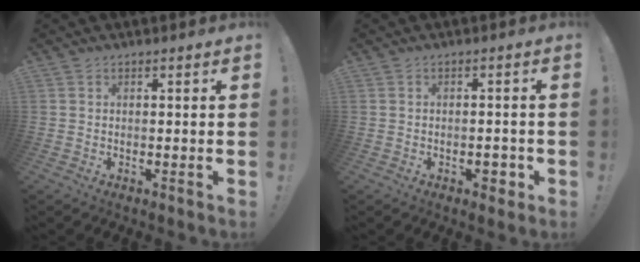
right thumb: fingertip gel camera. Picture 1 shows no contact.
{"total": 2.8, "force": [-1.2, 1.6, 1.9], "torque": [-0.018, 0.002, -0.022]}